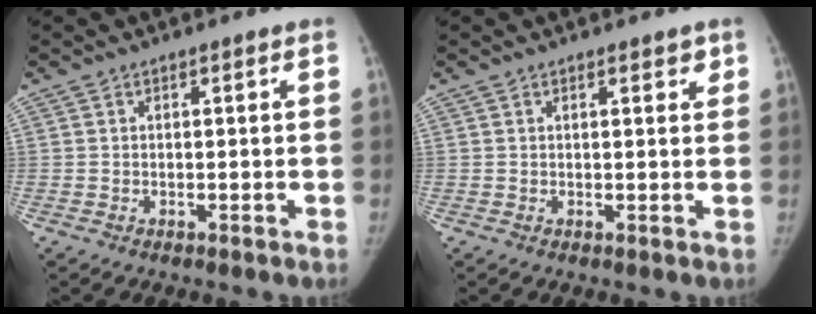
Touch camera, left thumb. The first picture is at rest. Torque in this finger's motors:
{"motor_torque": [-0.22, 0.07, 0.07, 0.38, -0.04]}